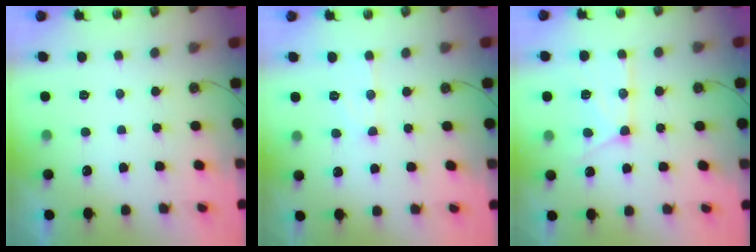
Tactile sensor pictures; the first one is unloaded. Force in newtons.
{"total": 7.5, "press": 7.5, "slide": 0.6}
{"total": 14.3, "press": 14.3, "slide": 1.5}